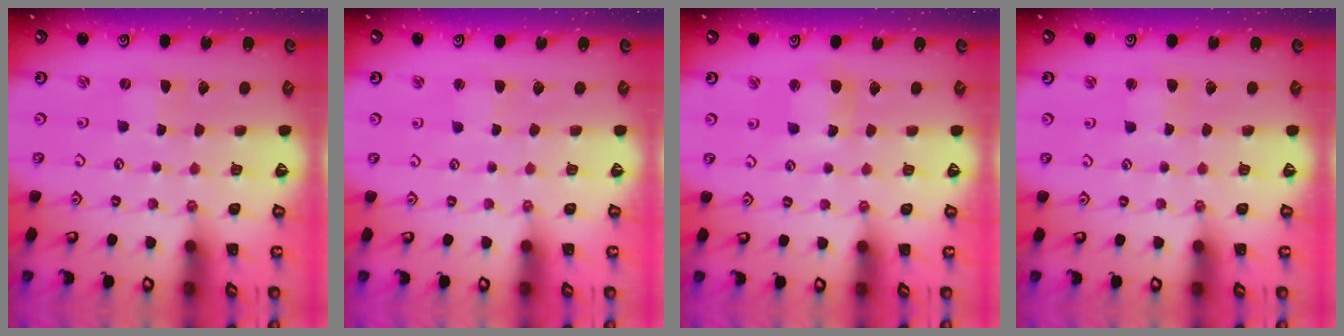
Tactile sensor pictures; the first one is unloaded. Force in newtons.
{"total": 1.9, "press": 1.9, "slide": 0.3}
{"total": 5.3, "press": 5.2, "slide": 0.8}
{"total": 2.3, "press": 2.3, "slide": 0.3}